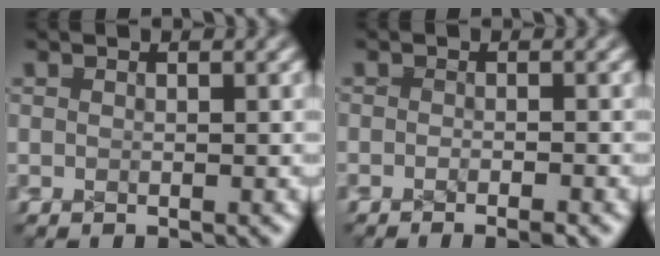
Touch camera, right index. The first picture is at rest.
{"total": 1.7, "force": [-1.4, 0.7, 0.7], "torque": [-0.006, -0.002, -0.027]}